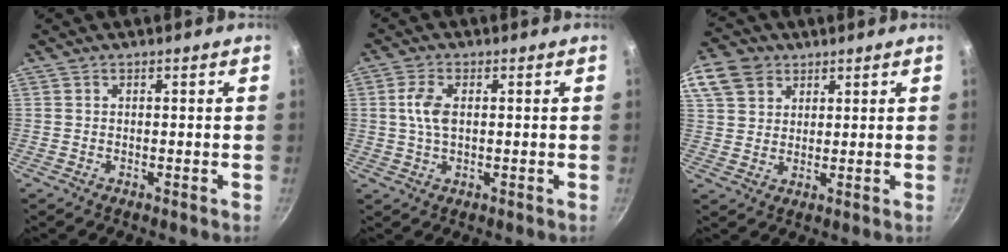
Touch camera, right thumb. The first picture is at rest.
{"total": 5.0, "force": [0.7, 2.7, 4.1], "torque": [-0.084, 0.007, 0.012]}
{"total": 14.1, "force": [6.9, 10.7, 6.1], "torque": [-0.139, 0.021, 0.130]}